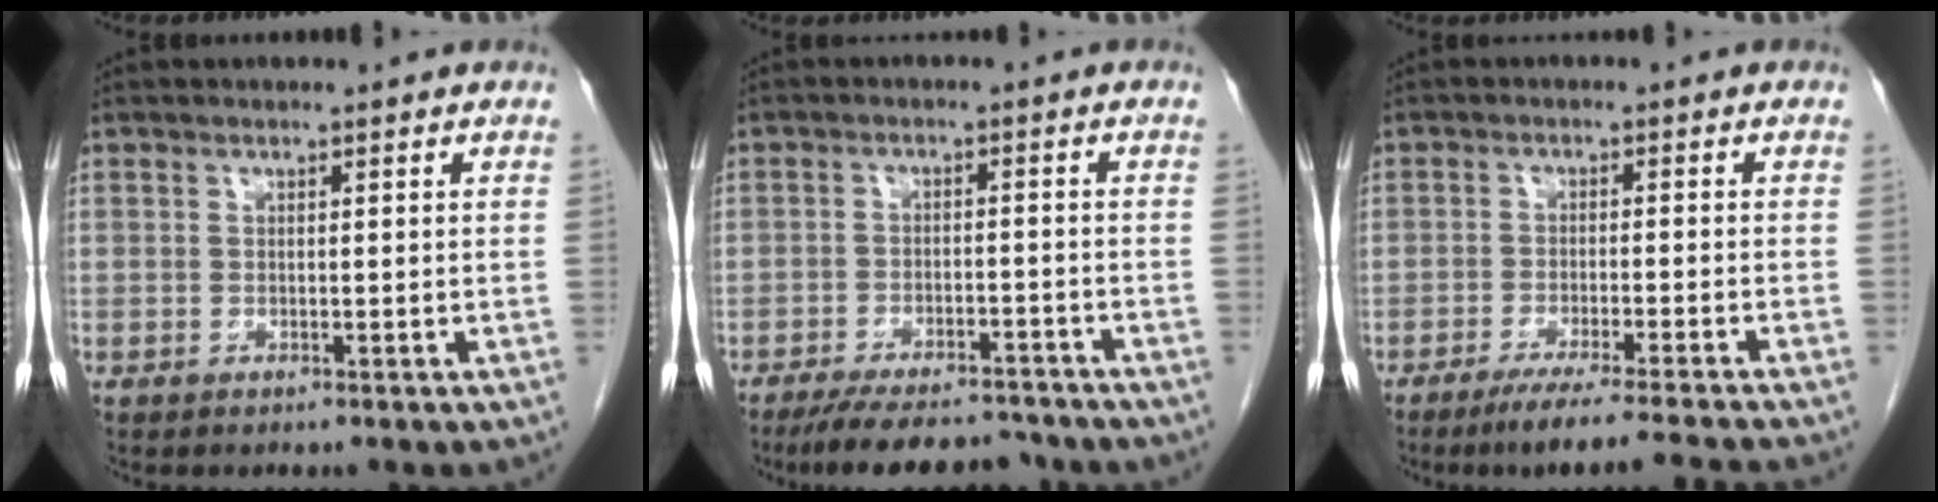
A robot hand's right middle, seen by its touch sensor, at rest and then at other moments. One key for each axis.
{"total": 11.2, "fx": -10.1, "fy": 2.7, "fz": 4.0, "tx": -0.062, "ty": 0.002, "tz": -0.146}
{"total": 10.5, "fx": -9.2, "fy": -1.7, "fz": 4.8, "tx": -0.043, "ty": -0.023, "tz": -0.140}